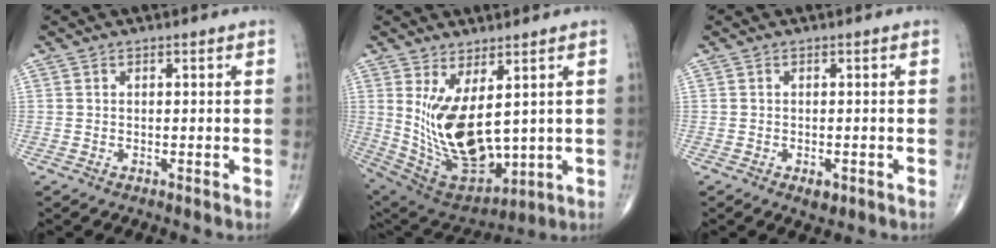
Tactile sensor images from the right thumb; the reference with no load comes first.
{"total": 16.4, "force": [2.4, 8.0, 14.1], "torque": [-0.242, -0.032, 0.079]}
{"total": 1.9, "force": [-0.9, 1.0, 1.3], "torque": [-0.019, -0.002, -0.009]}